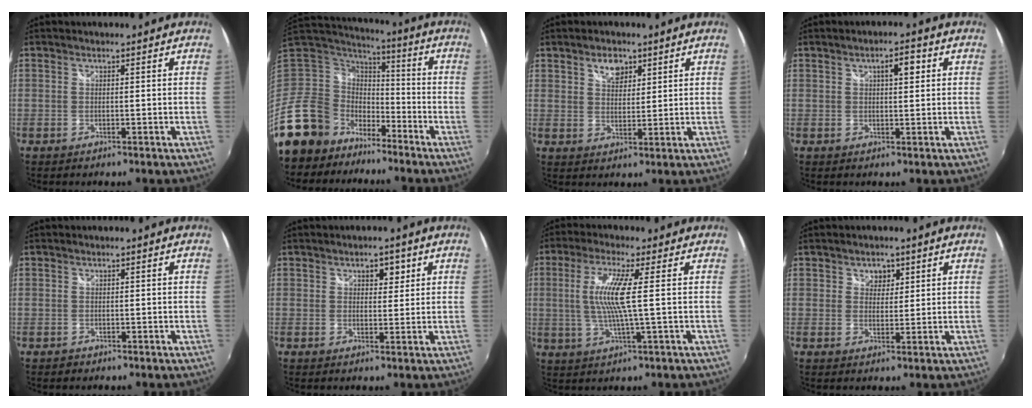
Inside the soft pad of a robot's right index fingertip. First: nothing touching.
{"total": 16.5, "force": [-11.4, 11.0, 4.4], "torque": [-0.128, 0.010, -0.208]}
{"total": 4.6, "force": [2.7, 2.9, 2.3], "torque": [-0.028, 0.008, 0.049]}
{"total": 3.5, "force": [1.2, 1.3, 3.0], "torque": [-0.044, 0.010, 0.018]}
{"total": 0.7, "force": [-0.1, 0.7, -0.1], "torque": [0.000, 0.001, -0.001]}
{"total": 3.1, "force": [1.5, 1.9, 1.8], "torque": [-0.020, 0.007, 0.023]}
{"total": 8.0, "force": [0.8, -0.4, 8.0], "torque": [-0.161, -0.007, 0.018]}
{"total": 2.8, "force": [1.4, 2.2, 0.7], "torque": [-0.005, 0.006, 0.024]}